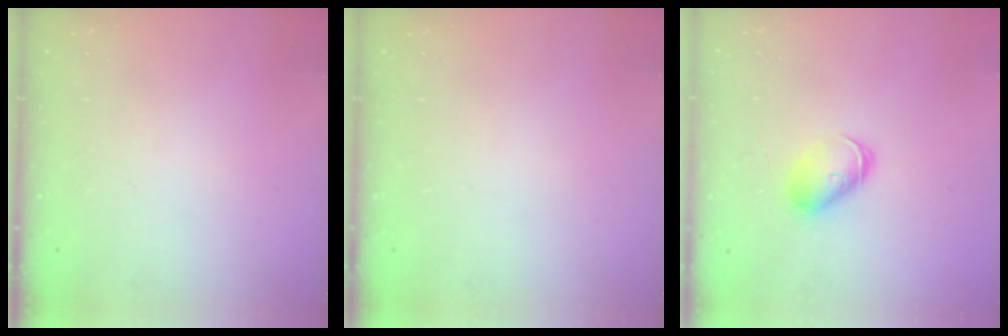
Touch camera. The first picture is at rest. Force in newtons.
{"total": 0.0}
{"total": 6.2, "press": 6.2, "slide": 0.1}